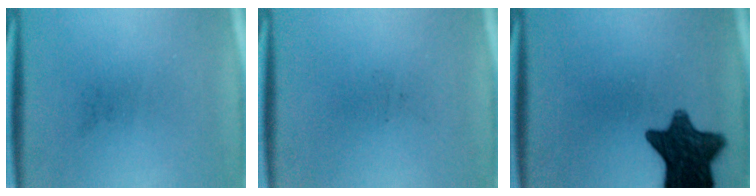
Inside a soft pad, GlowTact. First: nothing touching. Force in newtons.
{"total": 0.0}
{"total": 11.9}